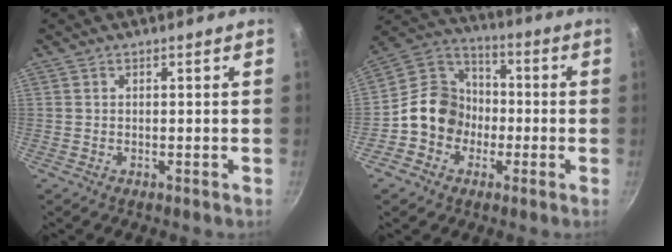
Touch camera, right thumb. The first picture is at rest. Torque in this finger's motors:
{"motor_torque": [1.34, 1.82, 0.62, -0.90, 0.07]}